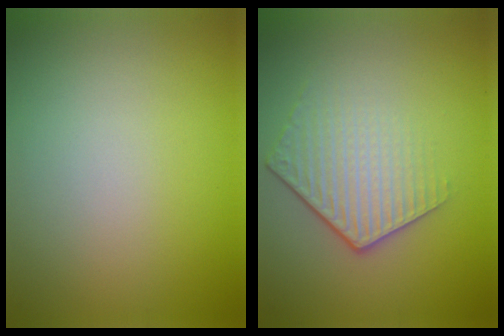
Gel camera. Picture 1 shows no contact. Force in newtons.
{"total": 4.2, "press": 2.9, "slide": 3.0}